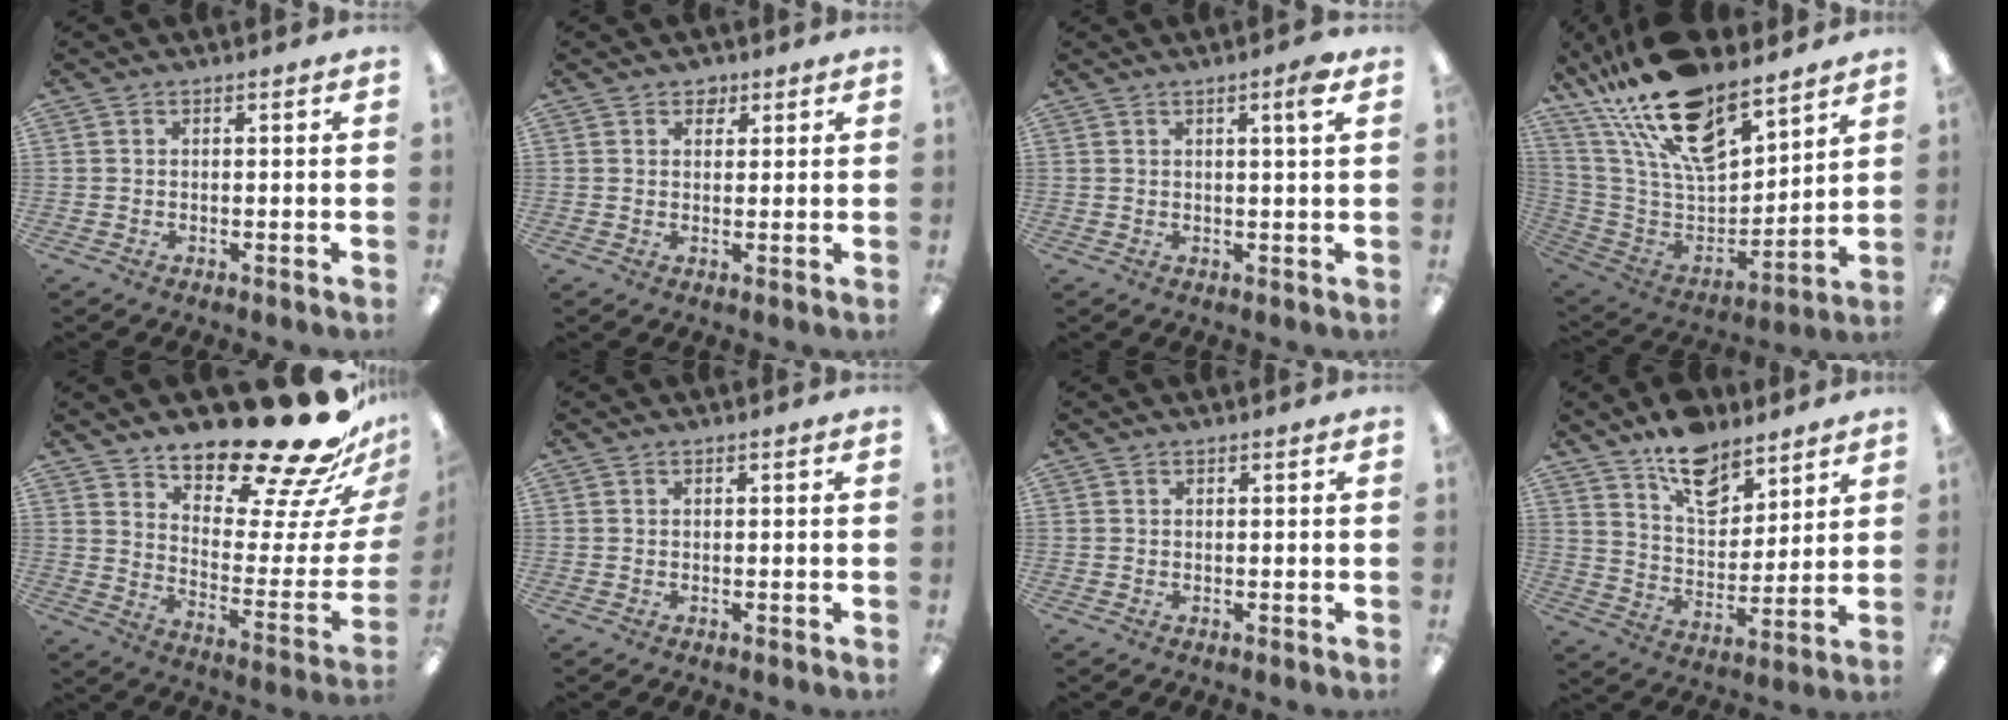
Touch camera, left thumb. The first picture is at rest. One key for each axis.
{"total": 2.5, "fx": 1.7, "fy": 1.7, "fz": 0.6, "tx": 0.001, "ty": -0.003, "tz": 0.029}
{"total": 3.6, "fx": 2.1, "fy": 0.1, "fz": 2.9, "tx": -0.045, "ty": -0.004, "tz": 0.029}
{"total": 24.0, "fx": 17.6, "fy": 9.4, "fz": 13.3, "tx": -0.240, "ty": -0.105, "tz": 0.311}
{"total": 24.2, "fx": 19.9, "fy": 6.8, "fz": 12.0, "tx": -0.151, "ty": -0.149, "tz": 0.323}
{"total": 0.0}
{"total": 0.0}
{"total": 12.9, "fx": 9.9, "fy": 6.6, "fz": 5.1, "tx": -0.069, "ty": -0.063, "tz": 0.180}